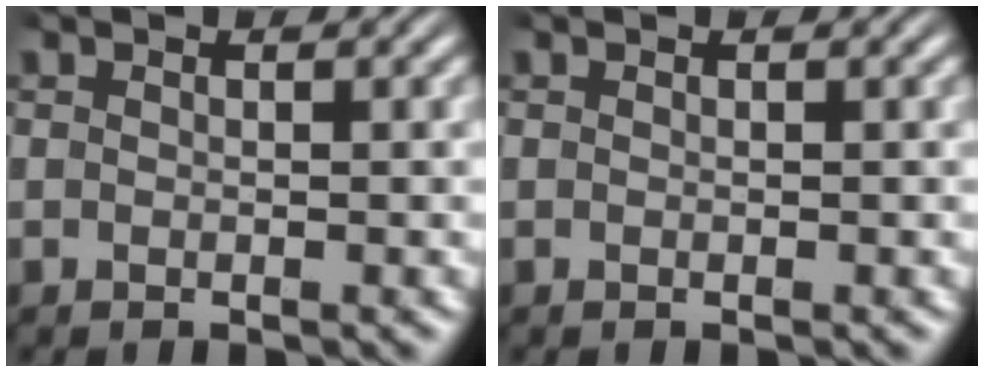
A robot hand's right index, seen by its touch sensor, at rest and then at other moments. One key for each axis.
{"total": 0.0}